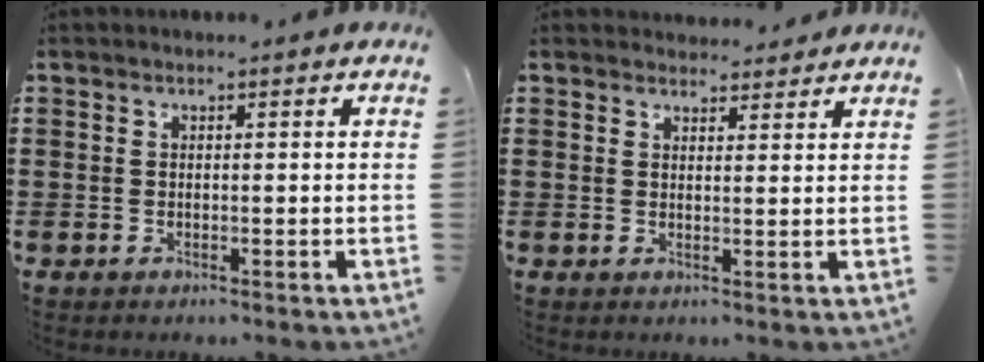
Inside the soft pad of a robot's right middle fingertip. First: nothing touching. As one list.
[{"total": 2.6, "force": [2.6, 0.4, -0.3], "torque": [0.006, -0.007, 0.048]}]